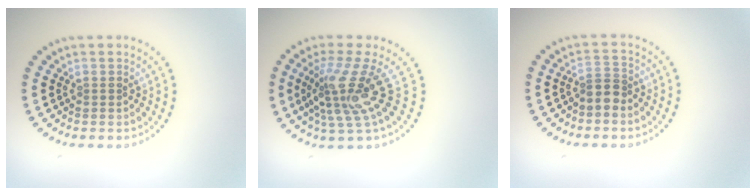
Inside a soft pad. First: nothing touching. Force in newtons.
{"total": 4.5, "press": 3.0, "slide": 3.3}
{"total": 2.1, "press": 1.6, "slide": 1.3}